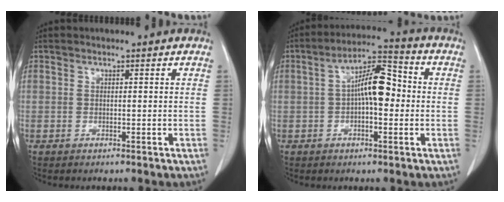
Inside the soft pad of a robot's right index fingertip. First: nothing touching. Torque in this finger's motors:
{"motor_torque": [1.08, -0.09, 0.31, 0.11]}